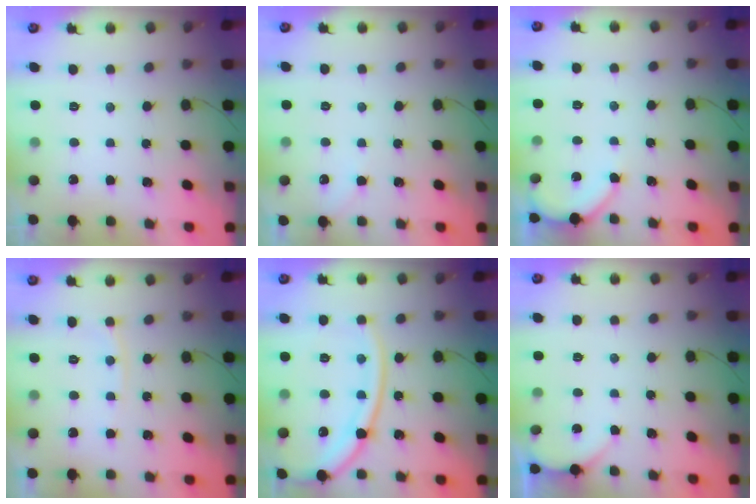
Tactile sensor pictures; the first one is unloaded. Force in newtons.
{"total": 2.2, "press": 2.2, "slide": 0.3}
{"total": 4.4, "press": 4.4, "slide": 0.3}
{"total": 4.1, "press": 4.1, "slide": 0.6}
{"total": 15.6, "press": 15.5, "slide": 1.7}
{"total": 1.9, "press": 1.9, "slide": 0.3}